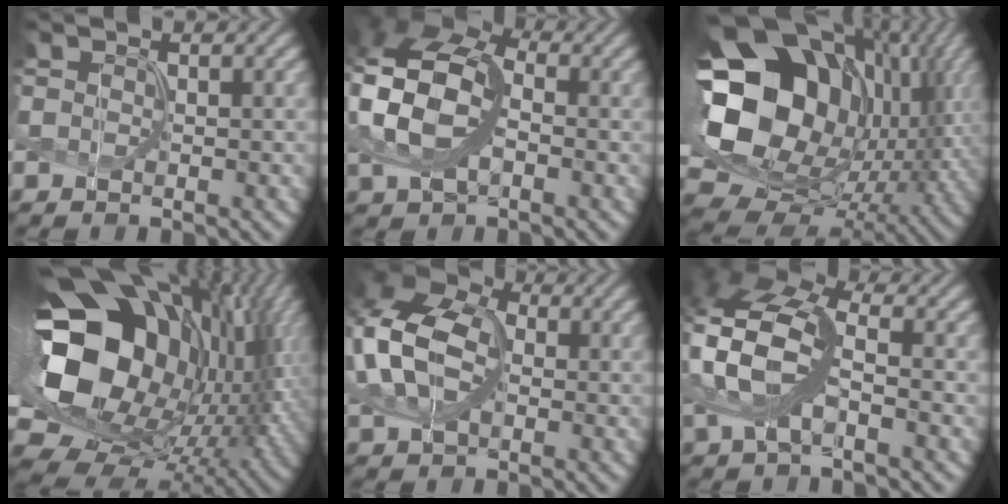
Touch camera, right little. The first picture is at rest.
{"total": 9.7, "force": [0.0, 6.2, 7.4], "torque": [-0.186, 0.013, -0.012]}
{"total": 19.0, "force": [4.1, 14.0, 12.2], "torque": [-0.245, -0.004, 0.091]}
{"total": 19.8, "force": [3.6, 13.5, 14.1], "torque": [-0.277, -0.009, 0.082]}
{"total": 9.0, "force": [0.5, 6.1, 6.6], "torque": [-0.165, 0.014, -0.003]}
{"total": 7.6, "force": [0.2, 3.9, 6.5], "torque": [-0.151, 0.016, -0.010]}